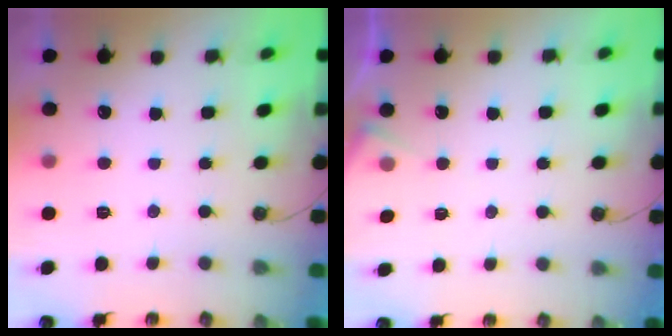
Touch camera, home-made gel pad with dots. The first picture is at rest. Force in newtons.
{"total": 4.0, "press": 3.9, "slide": 0.6}